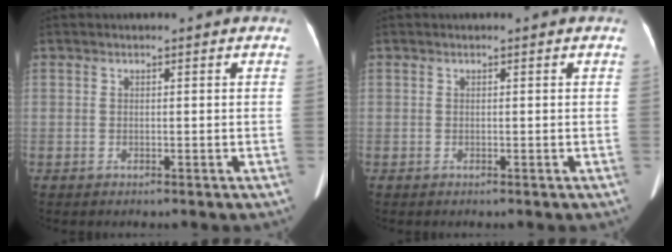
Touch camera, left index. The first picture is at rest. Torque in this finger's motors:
{"motor_torque": [-0.01, 0.02, 0.00, 0.00]}